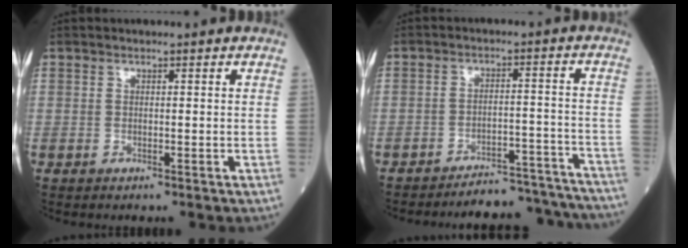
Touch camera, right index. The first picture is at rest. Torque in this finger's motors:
{"motor_torque": [0.54, -0.95, -0.01, -0.05]}